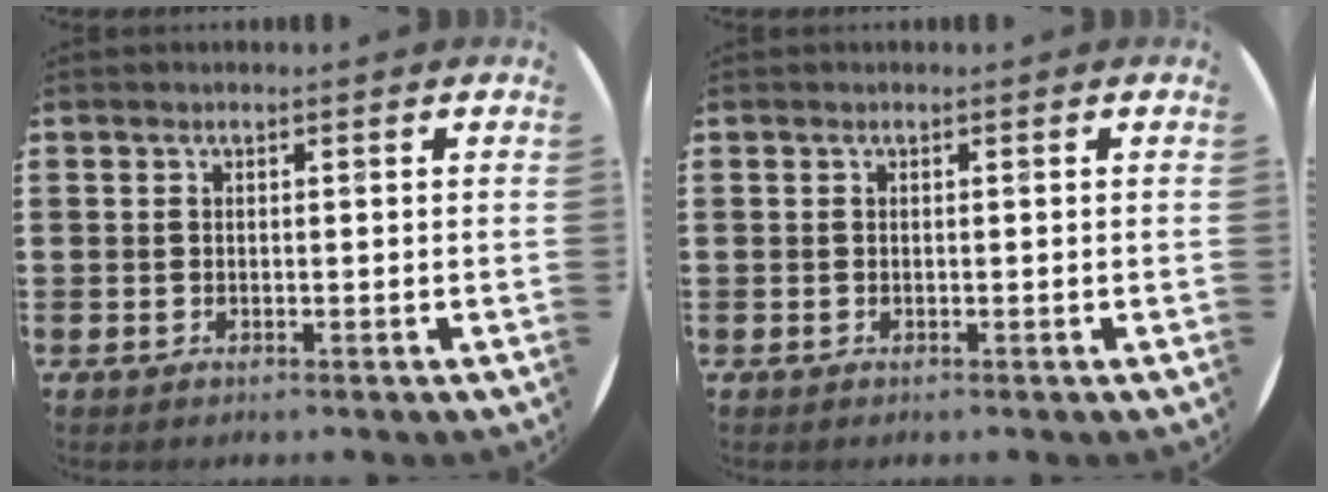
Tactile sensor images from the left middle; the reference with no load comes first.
{"total": 0.0}